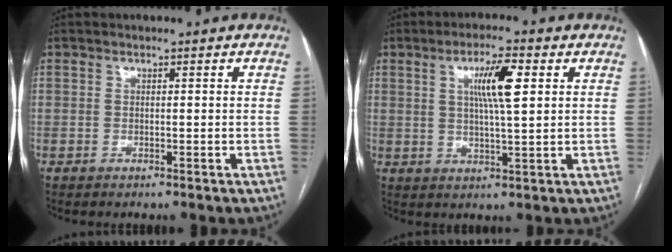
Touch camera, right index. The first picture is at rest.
{"total": 7.3, "force": [2.2, 0.6, 6.9], "torque": [-0.125, 0.006, 0.039]}